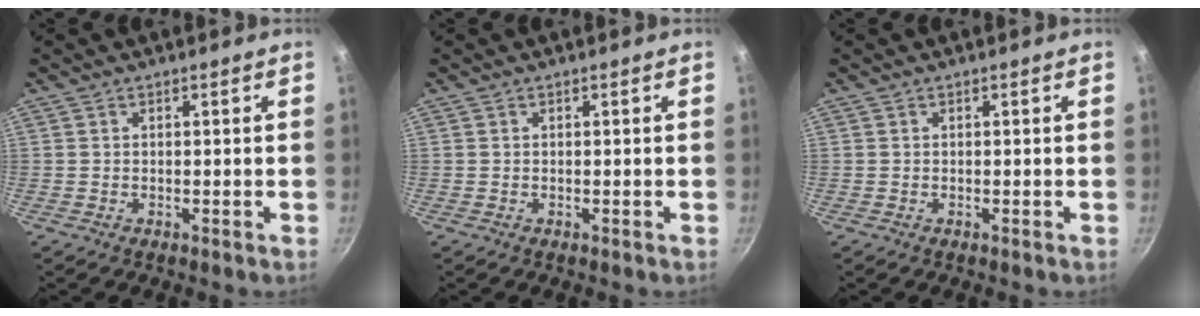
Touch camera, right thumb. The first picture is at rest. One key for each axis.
{"total": 0.0}
{"total": 0.0}